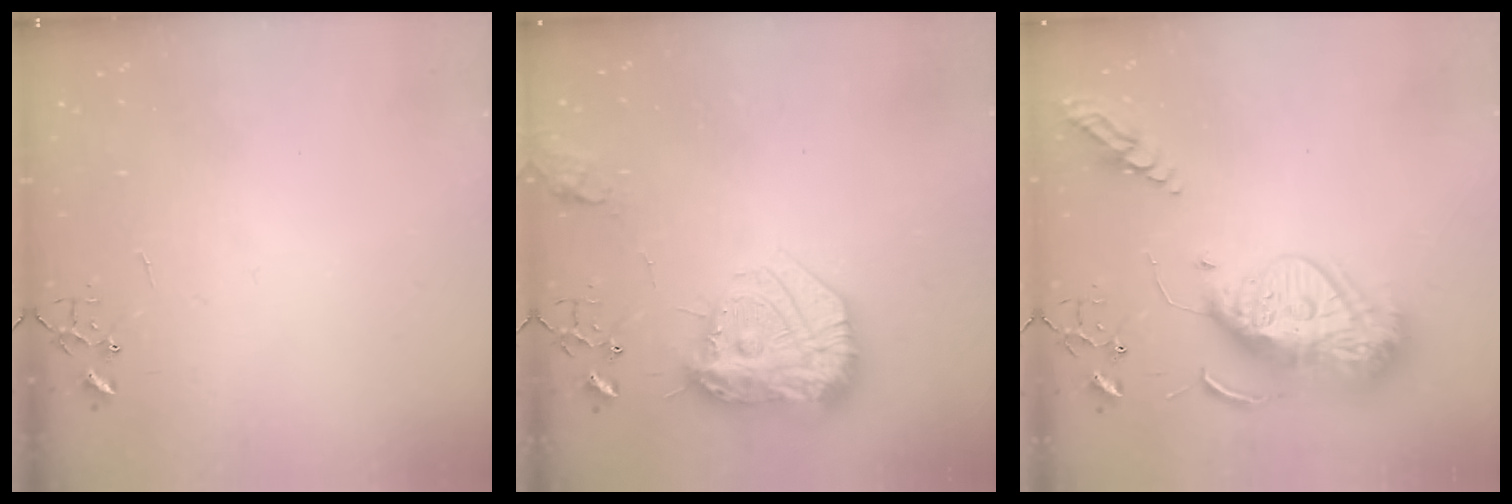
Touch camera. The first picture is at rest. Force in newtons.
{"total": 20.7, "press": 20.6, "slide": 1.5}
{"total": 19.6, "press": 19.5, "slide": 1.9}